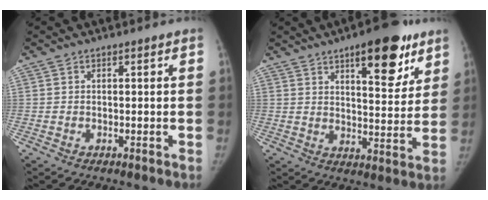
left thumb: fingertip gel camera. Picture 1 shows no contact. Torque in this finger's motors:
{"motor_torque": [0.04, 0.05, 0.64, -0.55, 0.02]}